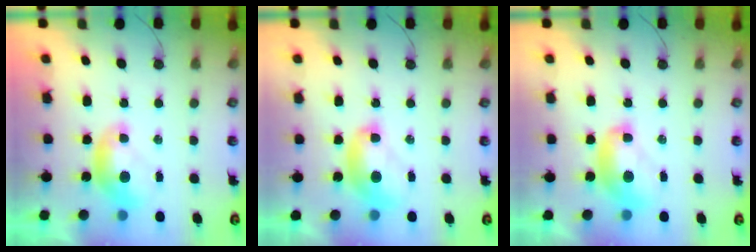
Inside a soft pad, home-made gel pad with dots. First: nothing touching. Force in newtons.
{"total": 2.5, "press": 2.5, "slide": 0.2}
{"total": 2.4, "press": 2.4, "slide": 0.3}